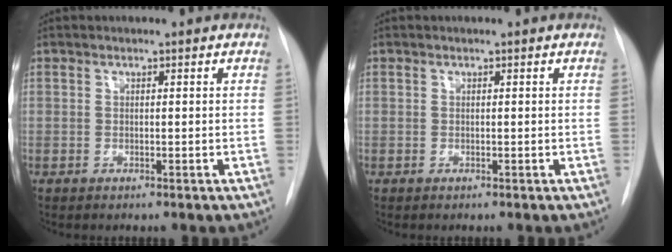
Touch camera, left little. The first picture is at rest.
{"total": 0.0}